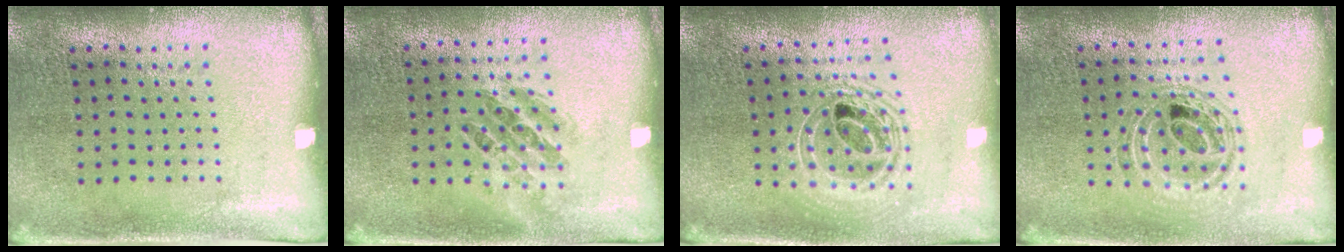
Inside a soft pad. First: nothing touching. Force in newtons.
{"total": 0.9, "press": 0.9, "slide": 0.4}
{"total": 2.0, "press": 1.5, "slide": 1.3}
{"total": 0.9, "press": 0.8, "slide": 0.2}